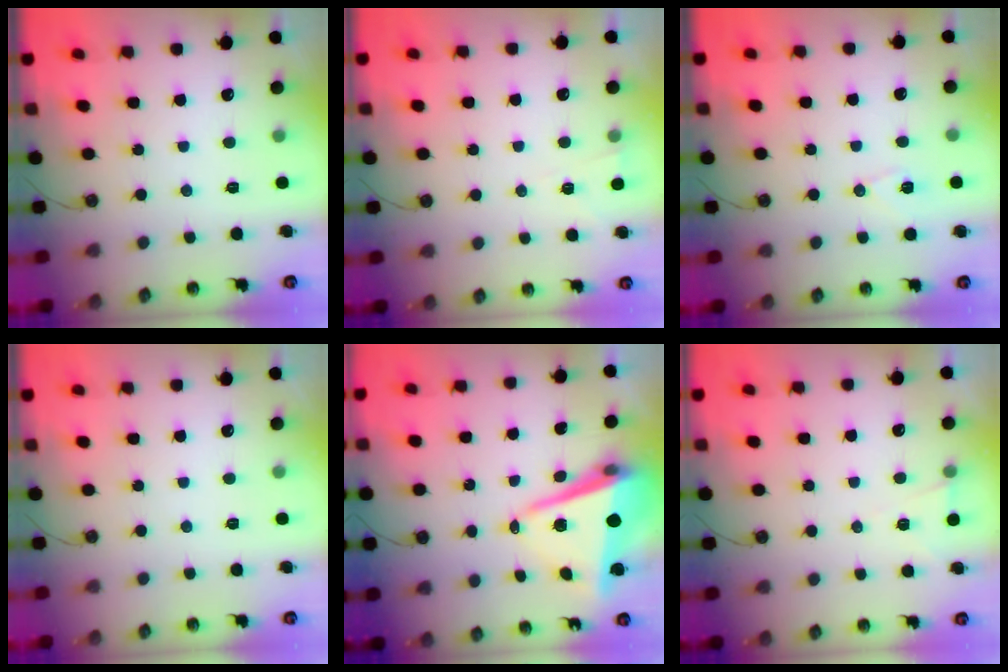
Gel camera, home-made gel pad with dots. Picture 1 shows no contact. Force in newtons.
{"total": 2.6, "press": 2.1, "slide": 1.5}
{"total": 7.2, "press": 6.8, "slide": 2.1}
{"total": 0.0}
{"total": 10.2, "press": 10.2, "slide": 0.8}
{"total": 5.3, "press": 3.1, "slide": 4.3}